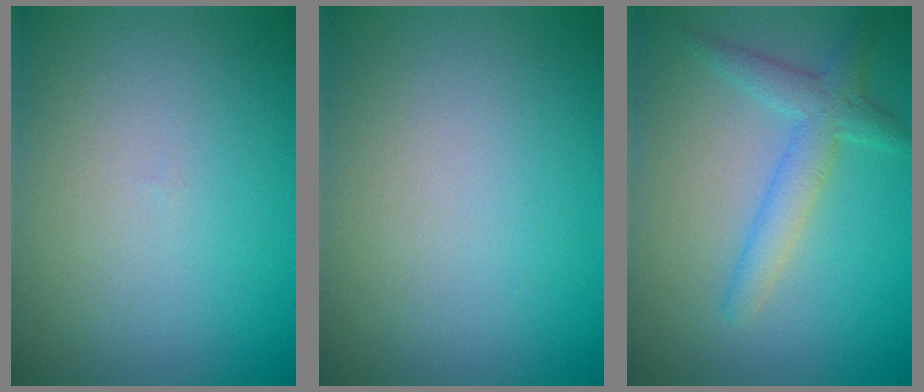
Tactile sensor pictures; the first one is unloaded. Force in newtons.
{"total": 0.0}
{"total": 2.1, "press": 2.1, "slide": 0.1}